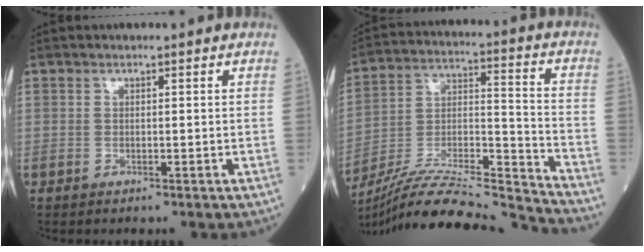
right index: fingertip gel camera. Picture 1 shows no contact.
{"total": 22.8, "force": [-21.5, -1.0, 7.5], "torque": [-0.149, -0.008, -0.355]}